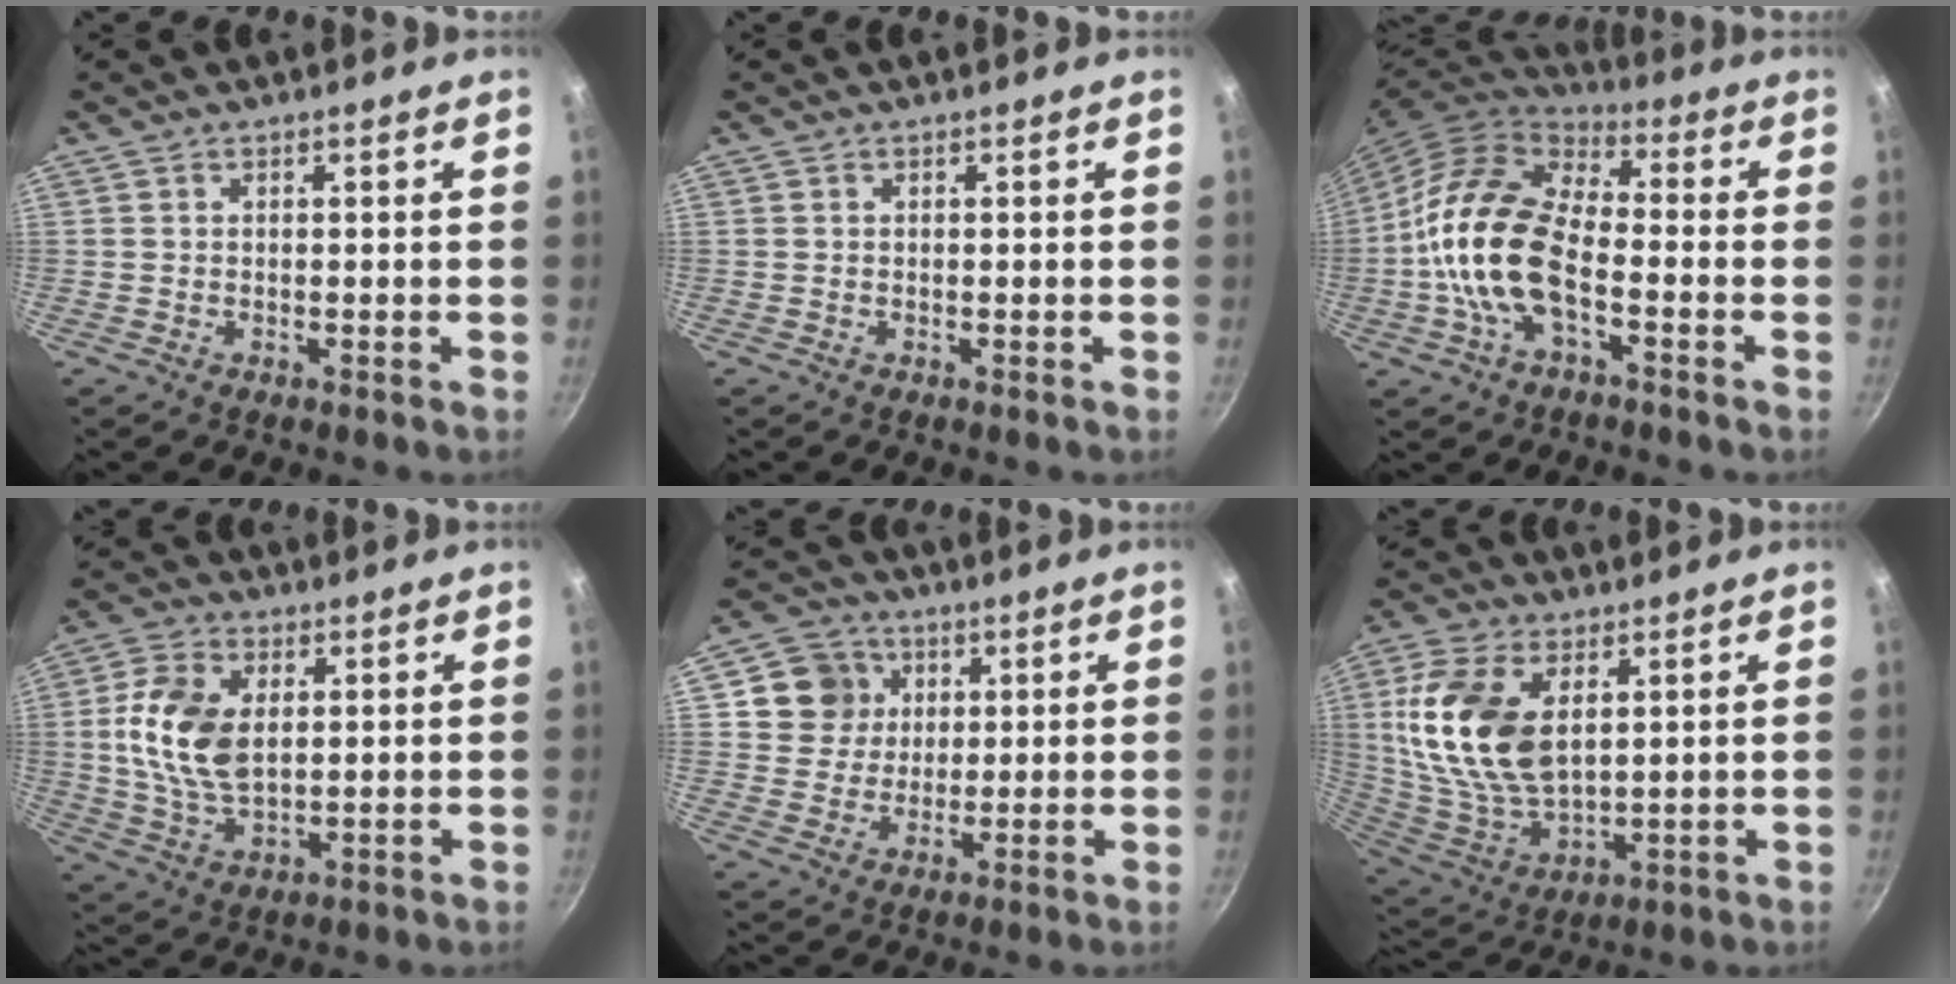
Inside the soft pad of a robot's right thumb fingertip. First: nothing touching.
{"total": 0.0}
{"total": 17.7, "force": [-3.9, 9.4, 14.5], "torque": [-0.256, 0.036, -0.087]}
{"total": 12.7, "force": [1.9, 7.8, 9.9], "torque": [-0.181, -0.004, 0.037]}
{"total": 8.7, "force": [2.6, 8.0, 2.4], "torque": [-0.007, 0.005, 0.041]}
{"total": 18.7, "force": [4.7, 10.9, 14.4], "torque": [-0.273, -0.021, 0.102]}